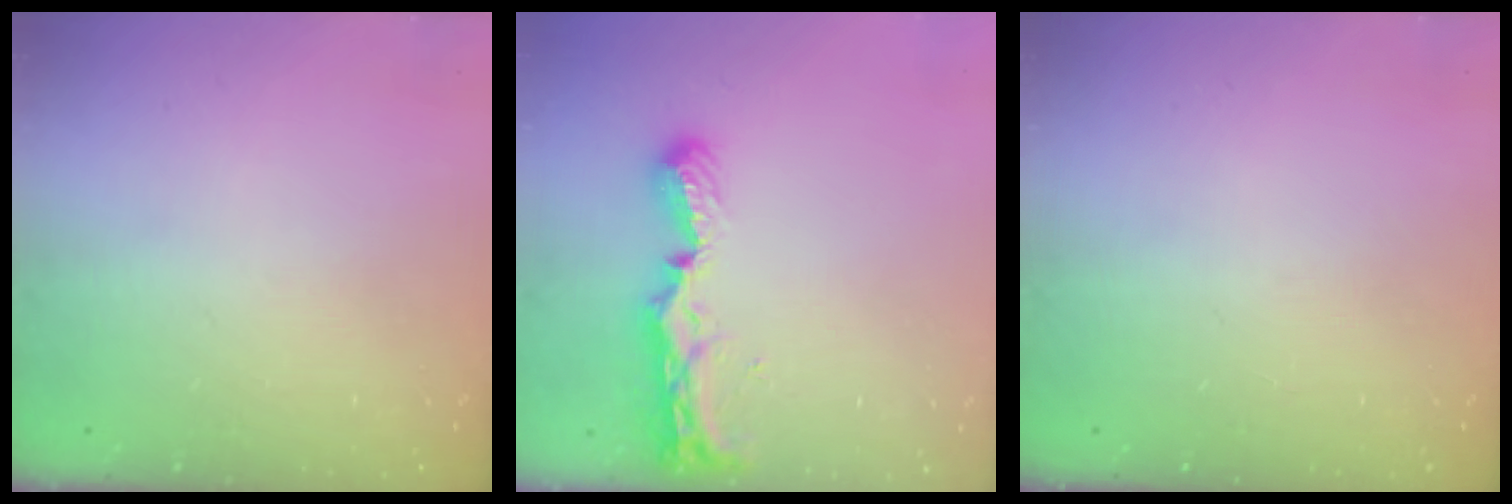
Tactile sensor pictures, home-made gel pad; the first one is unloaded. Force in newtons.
{"total": 8.3, "press": 8.3, "slide": 0.6}
{"total": 0.0}